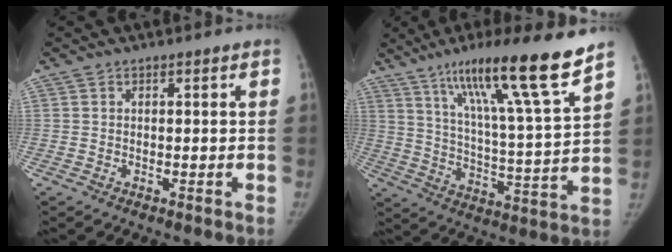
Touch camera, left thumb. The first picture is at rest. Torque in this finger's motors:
{"motor_torque": [0.25, 0.20, 1.49, -1.28, 0.13]}